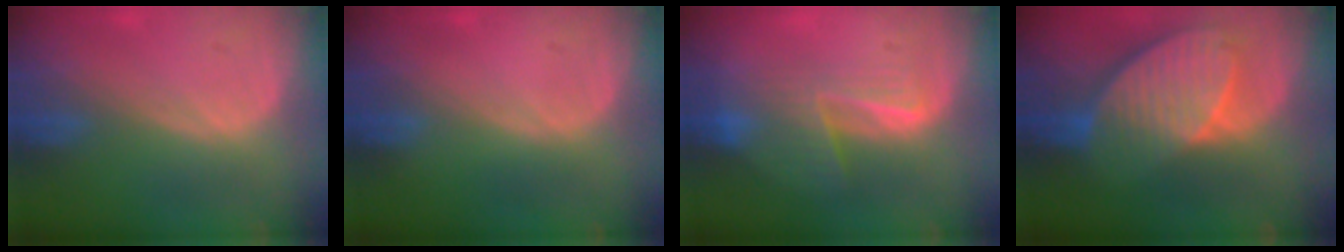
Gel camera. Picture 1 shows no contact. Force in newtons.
{"total": 0.0}
{"total": 6.9, "press": 6.4, "slide": 2.5}
{"total": 10.2, "press": 8.8, "slide": 5.2}